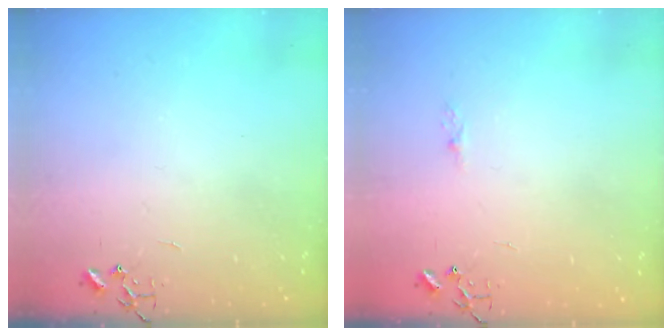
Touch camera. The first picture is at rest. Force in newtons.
{"total": 3.2, "press": 3.2, "slide": 0.4}